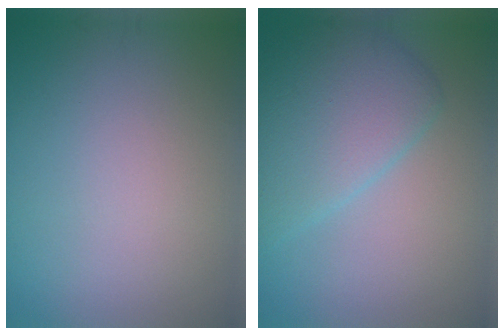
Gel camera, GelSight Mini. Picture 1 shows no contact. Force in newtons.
{"total": 5.9, "press": 5.9, "slide": 0.0}